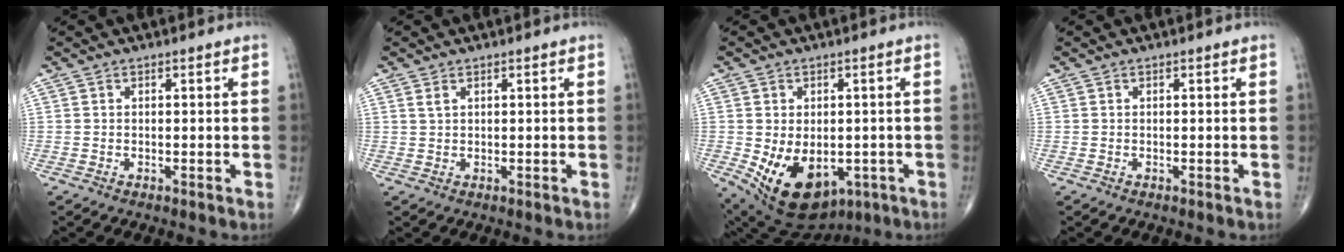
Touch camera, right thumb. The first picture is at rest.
{"total": 1.1, "force": [0.6, 0.5, 0.7], "torque": [-0.014, 0.006, 0.015]}
{"total": 14.7, "force": [-4.2, 9.6, 10.3], "torque": [-0.163, -0.006, -0.040]}
{"total": 0.0}